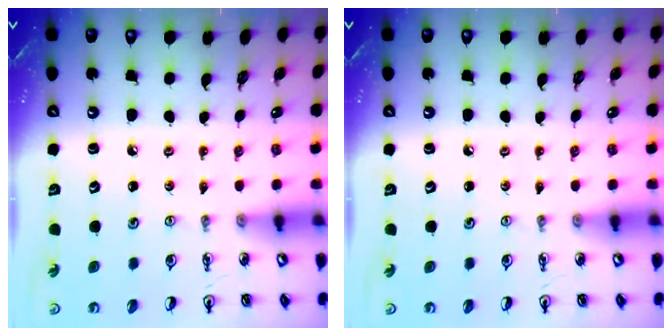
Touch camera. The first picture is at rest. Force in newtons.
{"total": 0.0}